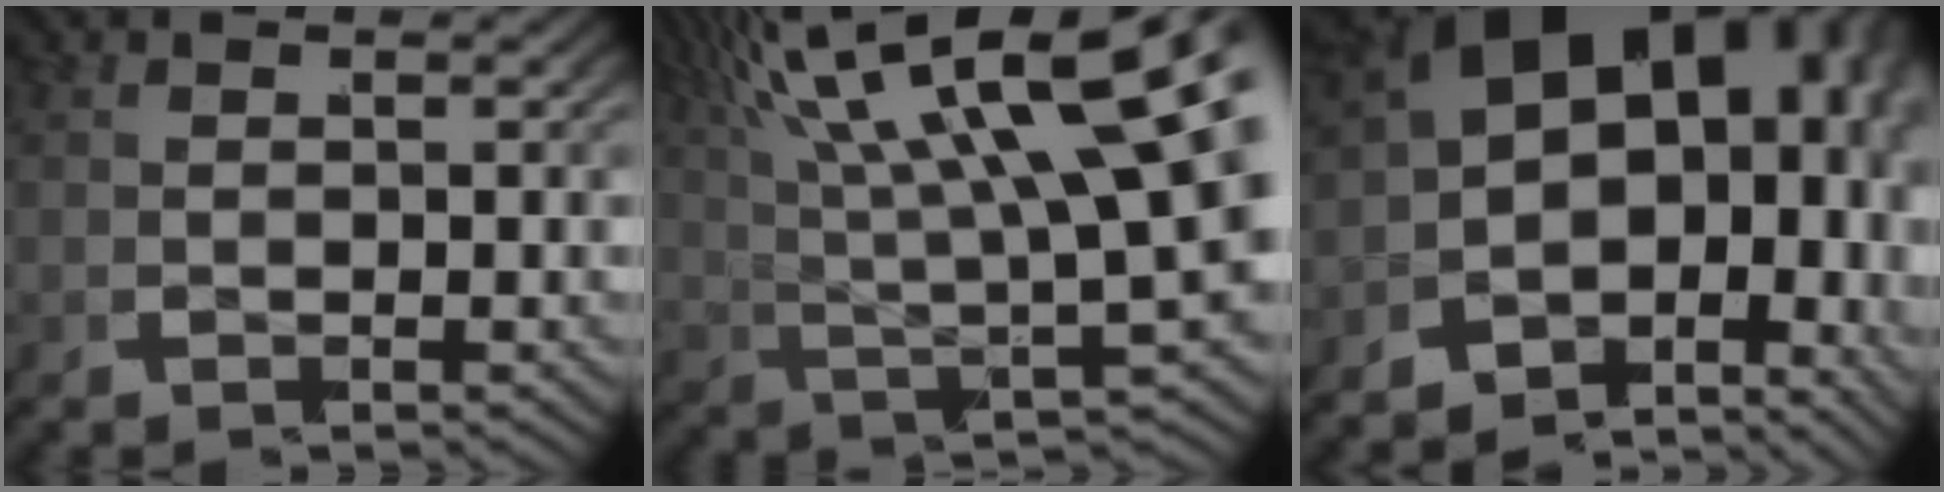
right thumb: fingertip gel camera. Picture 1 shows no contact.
{"total": 10.7, "force": [2.8, 4.7, 9.2], "torque": [-0.145, -0.006, 0.046]}
{"total": 19.5, "force": [1.2, 13.3, 14.3], "torque": [-0.236, -0.012, -0.002]}